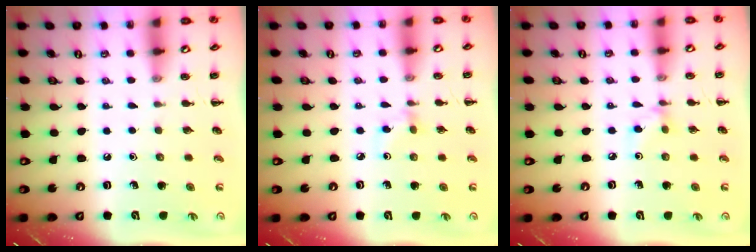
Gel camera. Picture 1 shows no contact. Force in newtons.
{"total": 2.6, "press": 2.4, "slide": 1.1}
{"total": 3.4, "press": 3.2, "slide": 1.1}